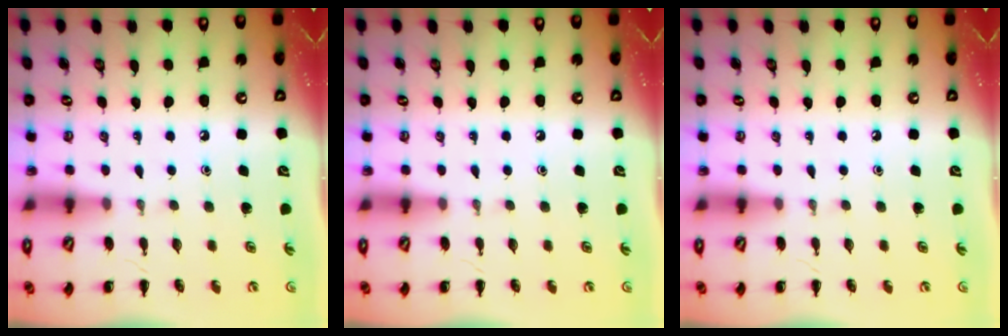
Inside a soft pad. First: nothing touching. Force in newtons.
{"total": 0.0}
{"total": 0.0}